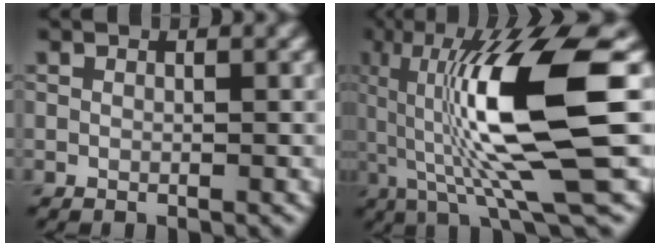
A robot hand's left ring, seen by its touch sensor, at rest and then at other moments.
{"total": 12.9, "force": [0.7, 2.6, 12.6], "torque": [-0.227, 0.006, 0.014]}